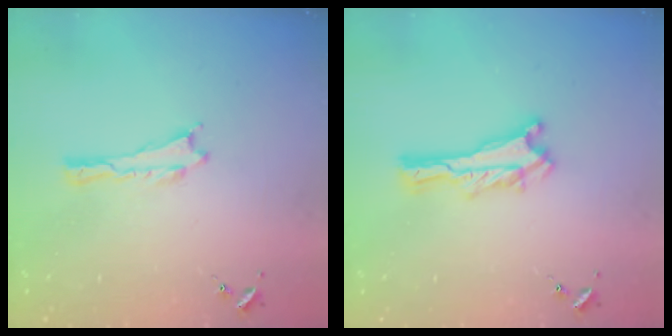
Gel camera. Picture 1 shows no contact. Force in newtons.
{"total": 0.0}